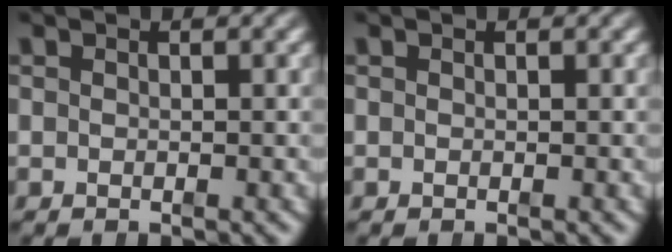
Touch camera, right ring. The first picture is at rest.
{"total": 0.0}